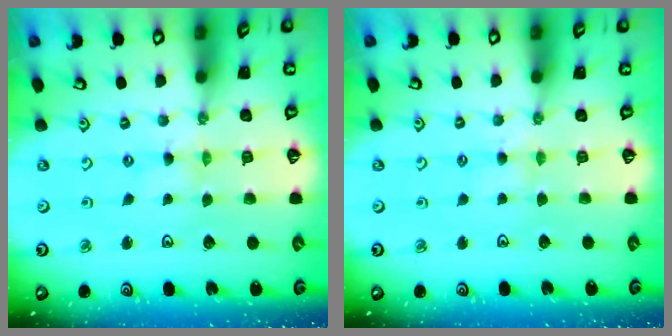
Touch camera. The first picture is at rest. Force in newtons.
{"total": 3.0, "press": 2.9, "slide": 0.5}